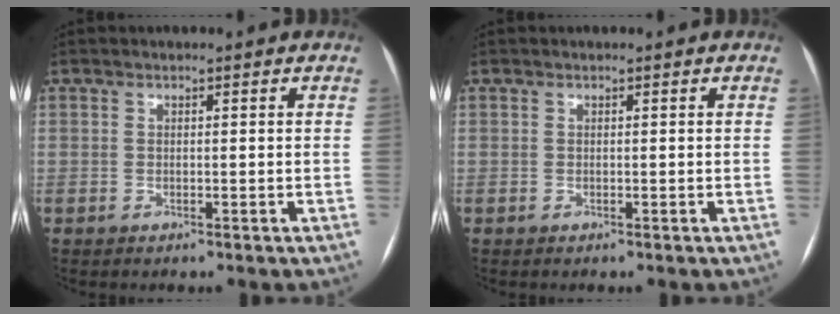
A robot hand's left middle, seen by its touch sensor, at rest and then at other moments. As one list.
[{"total": 0.0}]